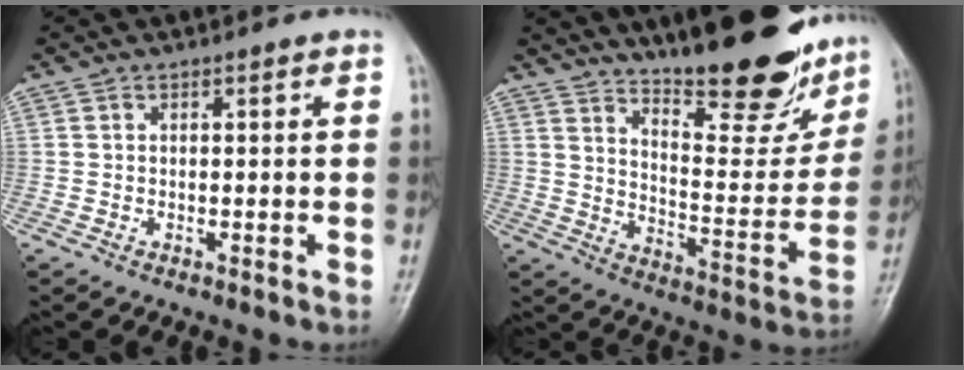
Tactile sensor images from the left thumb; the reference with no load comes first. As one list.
[{"total": 22.8, "force": [18.2, 6.3, 12.2], "torque": [-0.131, -0.115, 0.256]}]